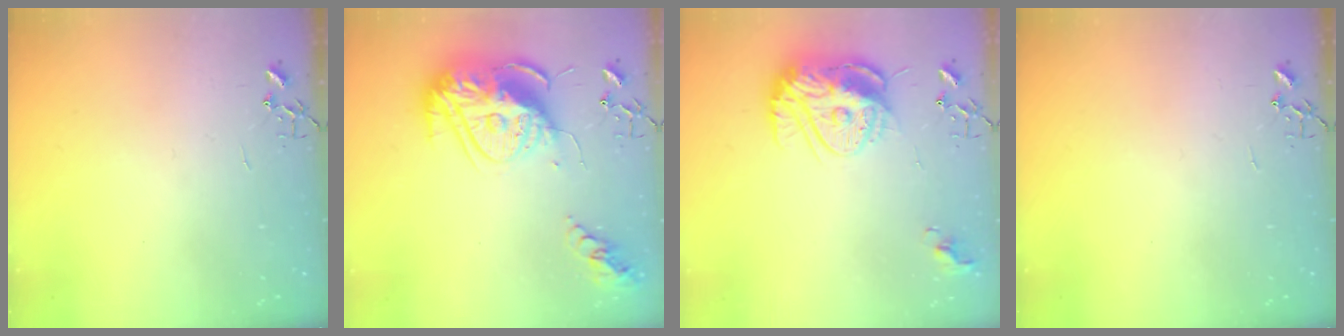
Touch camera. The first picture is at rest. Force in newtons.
{"total": 21.7, "press": 21.6, "slide": 2.0}
{"total": 15.9, "press": 15.8, "slide": 1.6}
{"total": 0.0}